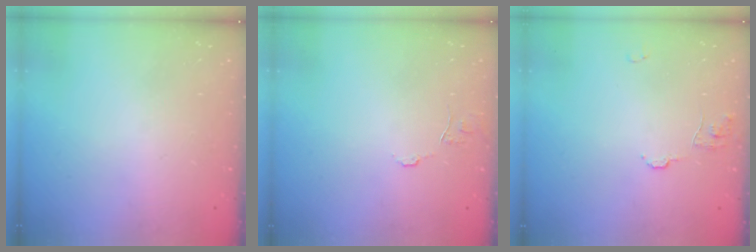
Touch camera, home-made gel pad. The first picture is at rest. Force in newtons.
{"total": 6.4, "press": 6.4, "slide": 0.5}
{"total": 8.0, "press": 8.0, "slide": 0.6}